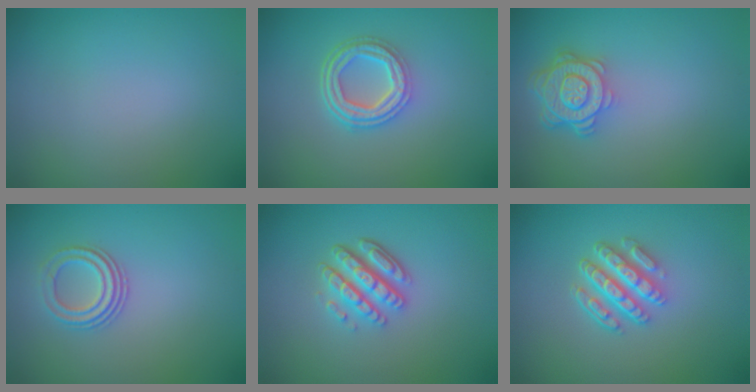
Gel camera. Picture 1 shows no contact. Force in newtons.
{"total": 4.4, "press": 3.4, "slide": 2.9}
{"total": 4.7, "press": 3.7, "slide": 3.0}
{"total": 2.8, "press": 2.2, "slide": 1.7}
{"total": 4.3, "press": 3.3, "slide": 2.8}
{"total": 4.8, "press": 3.6, "slide": 3.2}